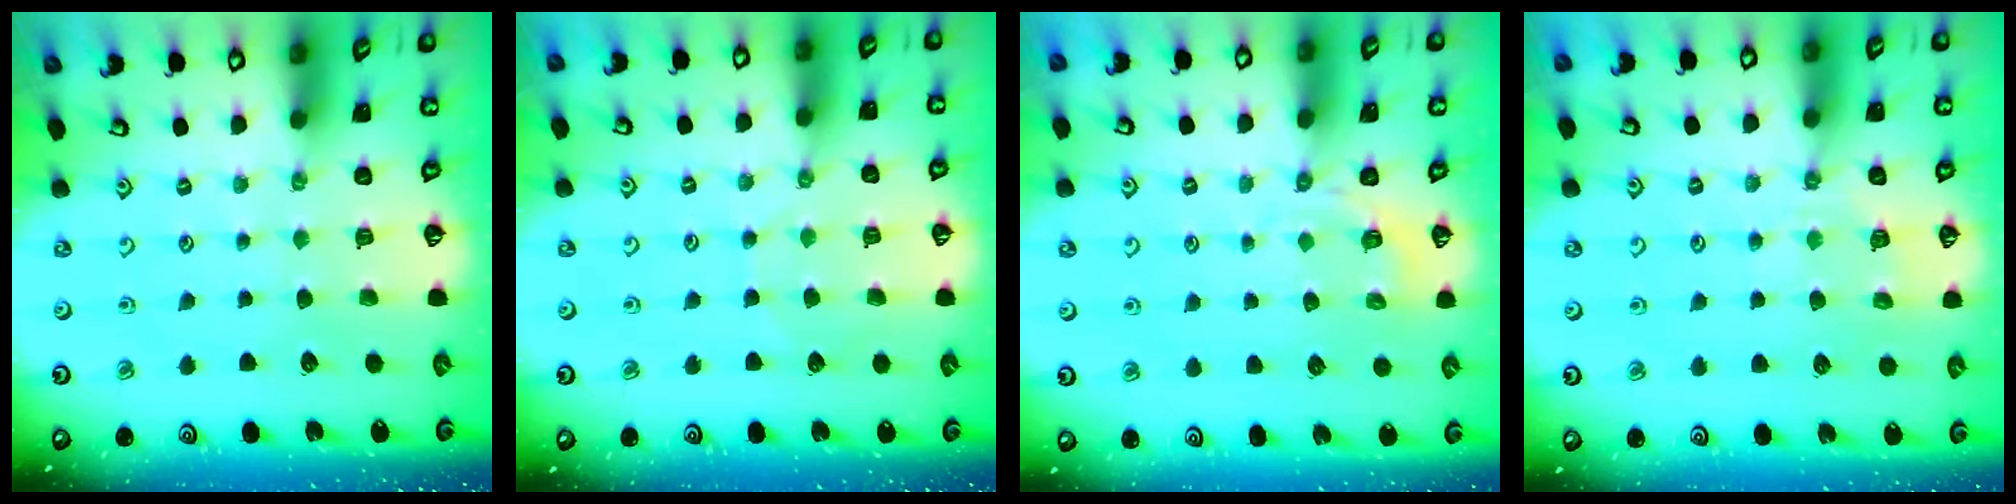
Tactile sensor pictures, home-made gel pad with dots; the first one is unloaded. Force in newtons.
{"total": 5.2, "press": 5.2, "slide": 0.5}
{"total": 2.3, "press": 1.4, "slide": 1.8}
{"total": 5.9, "press": 5.8, "slide": 0.7}